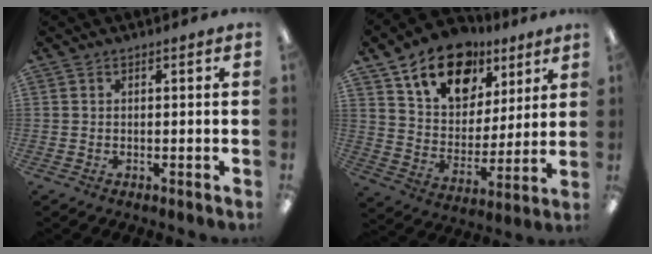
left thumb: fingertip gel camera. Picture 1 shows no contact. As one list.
[{"total": 17.1, "force": [10.9, 10.9, 7.5], "torque": [-0.123, -0.055, 0.199]}]